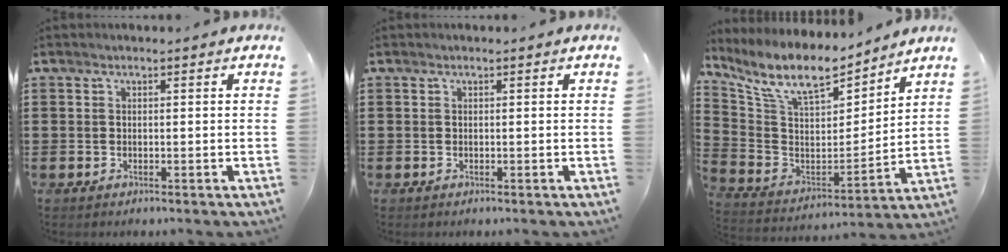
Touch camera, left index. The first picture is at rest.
{"total": 0.0}
{"total": 10.7, "force": [8.3, 3.2, 5.9], "torque": [-0.150, -0.044, 0.145]}